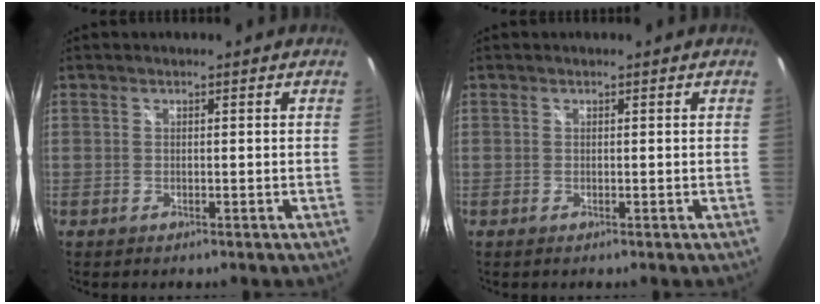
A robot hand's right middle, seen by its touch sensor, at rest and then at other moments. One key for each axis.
{"total": 0.0}